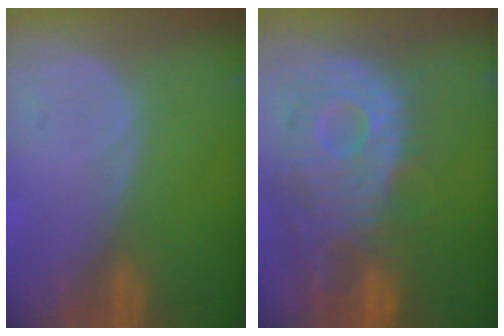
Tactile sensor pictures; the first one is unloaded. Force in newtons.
{"total": 12.3, "press": 10.9, "slide": 5.8}